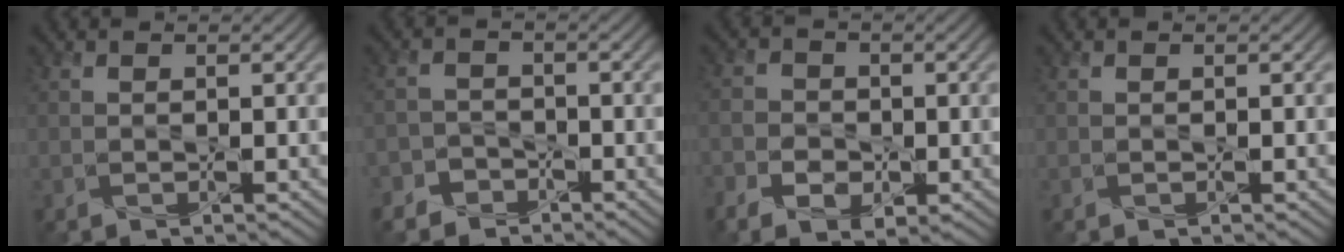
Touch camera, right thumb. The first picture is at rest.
{"total": 3.0, "force": [-2.4, 1.8, -0.2], "torque": [0.012, 0.004, -0.053]}
{"total": 4.3, "force": [-2.4, 3.0, 2.0], "torque": [-0.033, -0.007, -0.048]}
{"total": 0.0}